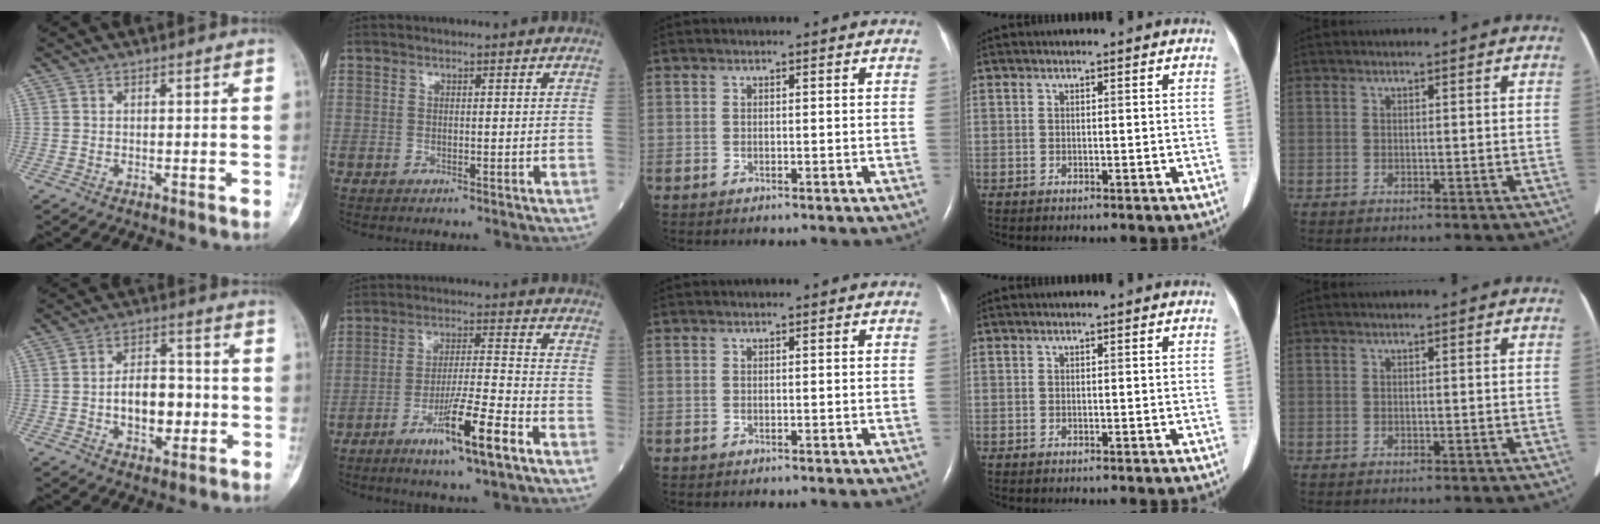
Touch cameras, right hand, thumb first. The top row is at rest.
{"thumb": {"total": 9.9, "force": [-1.6, 6.2, 7.5], "torque": [-0.081, 0.018, -0.026]}, "index": {"total": 10.4, "force": [-5.8, -0.1, 8.6], "torque": [-0.152, -0.013, -0.101]}}